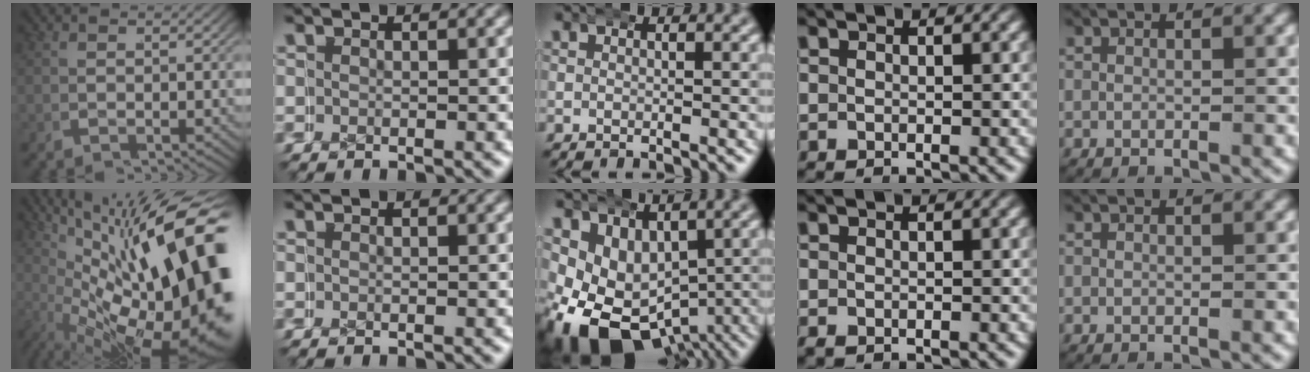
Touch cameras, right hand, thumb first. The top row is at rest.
{"thumb": {"total": 20.5, "force": [-2.5, 11.4, 16.9], "torque": [-0.279, -0.057, -0.007]}, "middle": {"total": 13.6, "force": [-3.2, 10.3, 8.3], "torque": [-0.172, -0.065, -0.029]}, "ring": {"total": 0.6, "force": [-0.4, 0.3, 0.2], "torque": [-0.005, -0.006, -0.005]}}